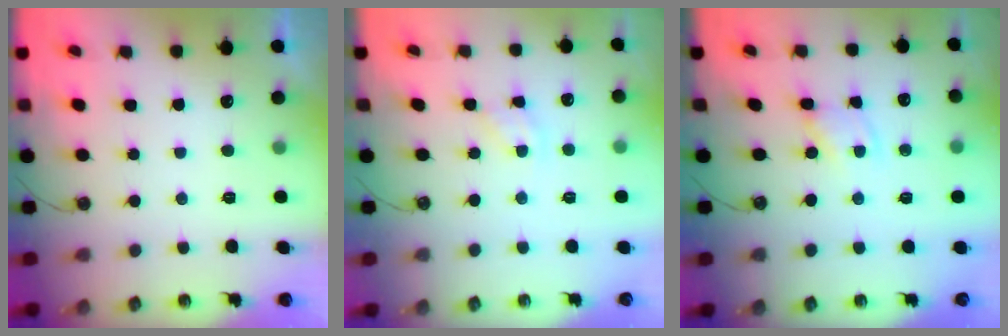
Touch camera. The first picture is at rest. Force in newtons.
{"total": 3.7, "press": 3.7, "slide": 0.3}
{"total": 1.4, "press": 1.4, "slide": 0.2}